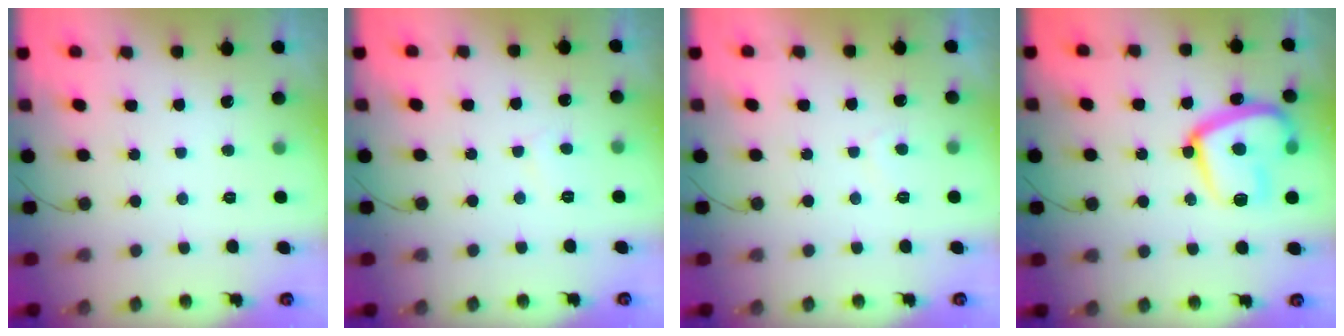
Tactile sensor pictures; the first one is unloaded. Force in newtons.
{"total": 2.8, "press": 2.8, "slide": 0.3}
{"total": 2.1, "press": 2.0, "slide": 0.6}
{"total": 19.1, "press": 19.0, "slide": 1.7}